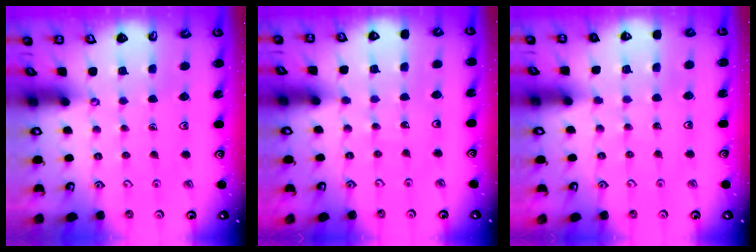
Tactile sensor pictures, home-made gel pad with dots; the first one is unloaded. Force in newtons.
{"total": 2.6, "press": 2.6, "slide": 0.3}
{"total": 3.0, "press": 2.9, "slide": 0.6}